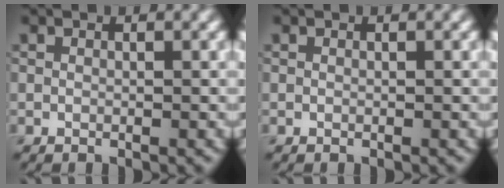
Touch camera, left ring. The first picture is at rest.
{"total": 0.0}